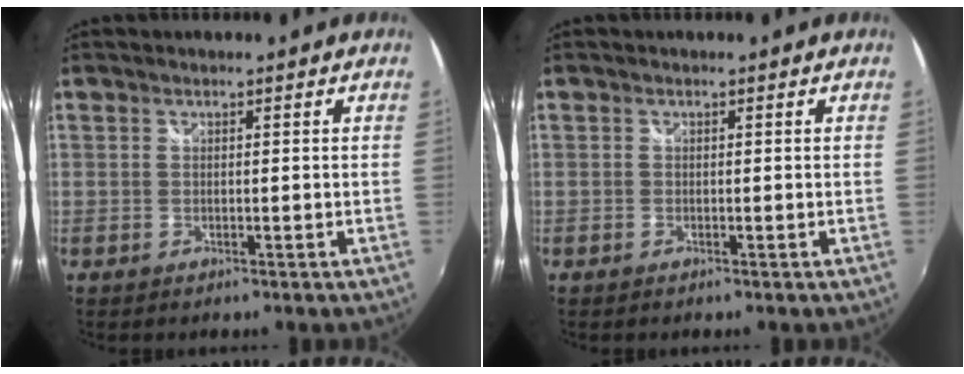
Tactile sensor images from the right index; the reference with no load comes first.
{"total": 0.0}